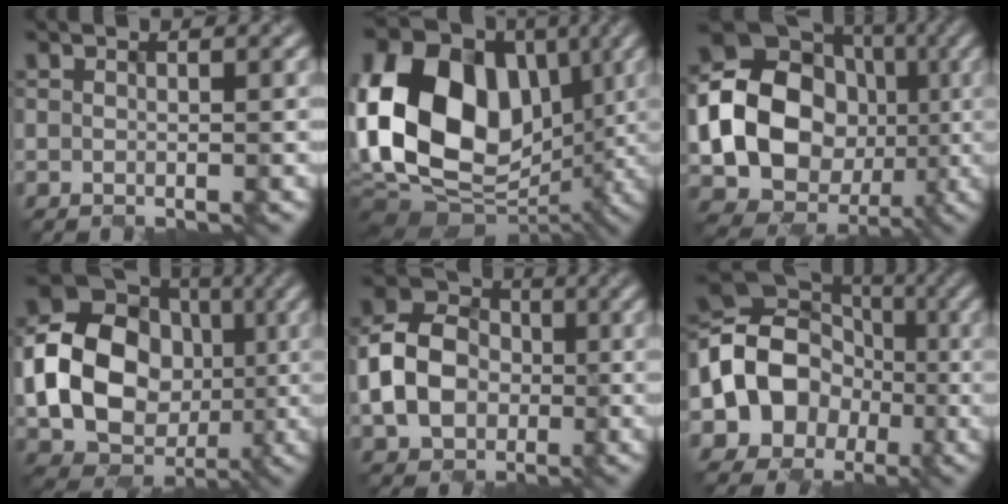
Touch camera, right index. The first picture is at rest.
{"total": 16.7, "force": [0.6, 12.6, 11.0], "torque": [-0.192, 0.016, 0.000]}
{"total": 23.0, "force": [-1.7, 20.9, 9.5], "torque": [-0.210, 0.018, -0.069]}
{"total": 14.1, "force": [-0.9, 11.8, 7.8], "torque": [-0.150, 0.001, -0.021]}
{"total": 6.8, "force": [-1.3, 5.6, 3.5], "torque": [-0.079, 0.010, -0.033]}
{"total": 9.8, "force": [-2.5, 8.3, 4.6], "torque": [-0.069, 0.003, -0.071]}